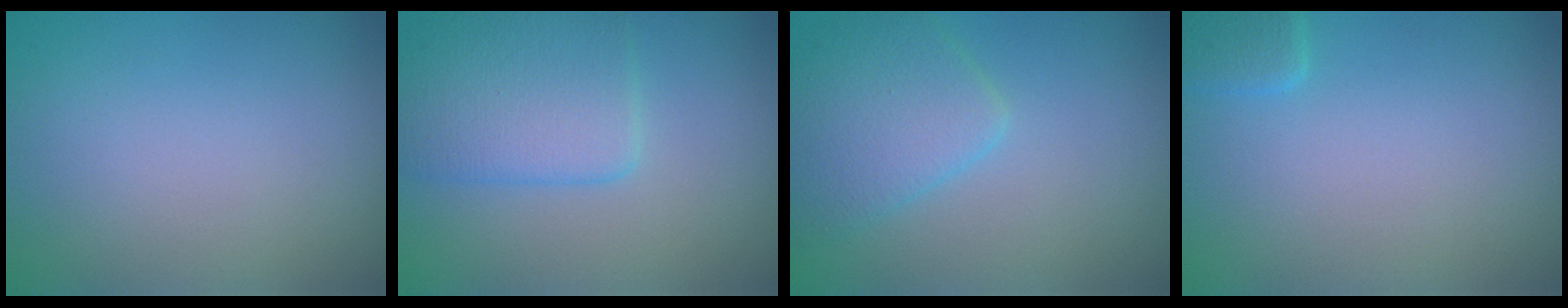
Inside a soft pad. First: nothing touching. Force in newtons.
{"total": 4.4, "press": 4.4, "slide": 0.2}
{"total": 3.8, "press": 3.8, "slide": 0.2}
{"total": 1.5, "press": 1.5, "slide": 0.1}